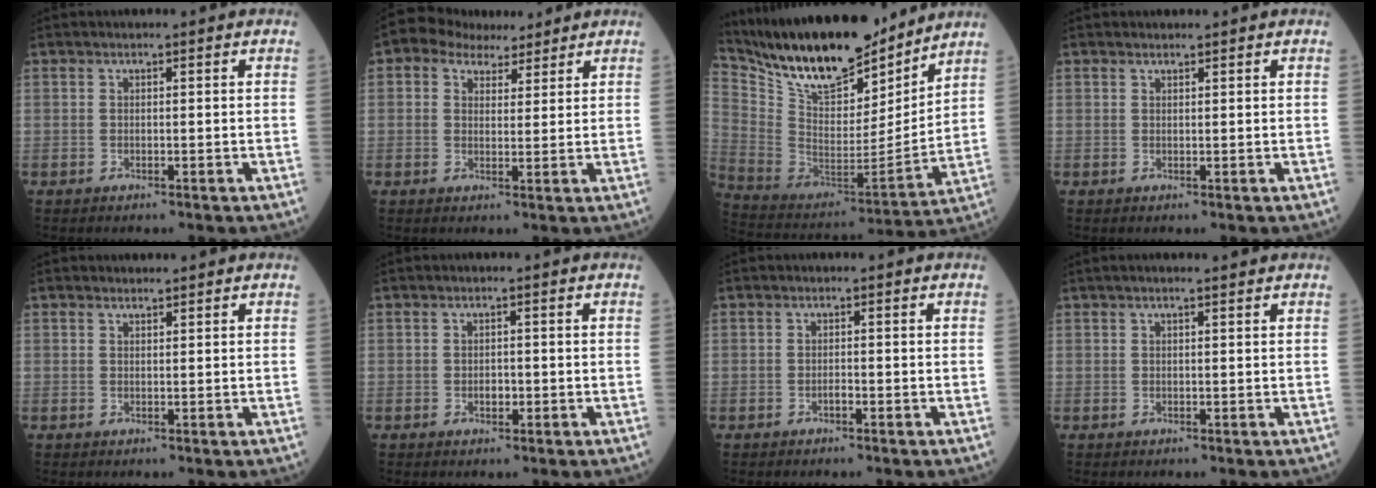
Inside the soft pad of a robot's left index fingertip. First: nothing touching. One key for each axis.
{"total": 6.0, "fx": 4.5, "fy": 3.4, "fz": 2.0, "tx": -0.036, "ty": 0.026, "tz": 0.076}
{"total": 21.3, "fx": 18.5, "fy": 5.8, "fz": 9.0, "tx": -0.182, "ty": -0.007, "tz": 0.323}
{"total": 0.5, "fx": 0.5, "fy": 0.1, "fz": 0.0, "tx": -0.008, "ty": 0.000, "tz": 0.009}
{"total": 0.8, "fx": 0.8, "fy": 0.2, "fz": 0.0, "tx": -0.009, "ty": 0.000, "tz": 0.014}
{"total": 1.4, "fx": -0.4, "fy": 0.9, "fz": 1.0, "tx": -0.017, "ty": 0.002, "tz": -0.004}
{"total": 0.6, "fx": -0.4, "fy": 0.2, "fz": 0.5, "tx": -0.008, "ty": 0.001, "tz": -0.008}
{"total": 2.2, "fx": 1.8, "fy": -0.1, "fz": 1.3, "tx": -0.018, "ty": 0.015, "tz": 0.027}